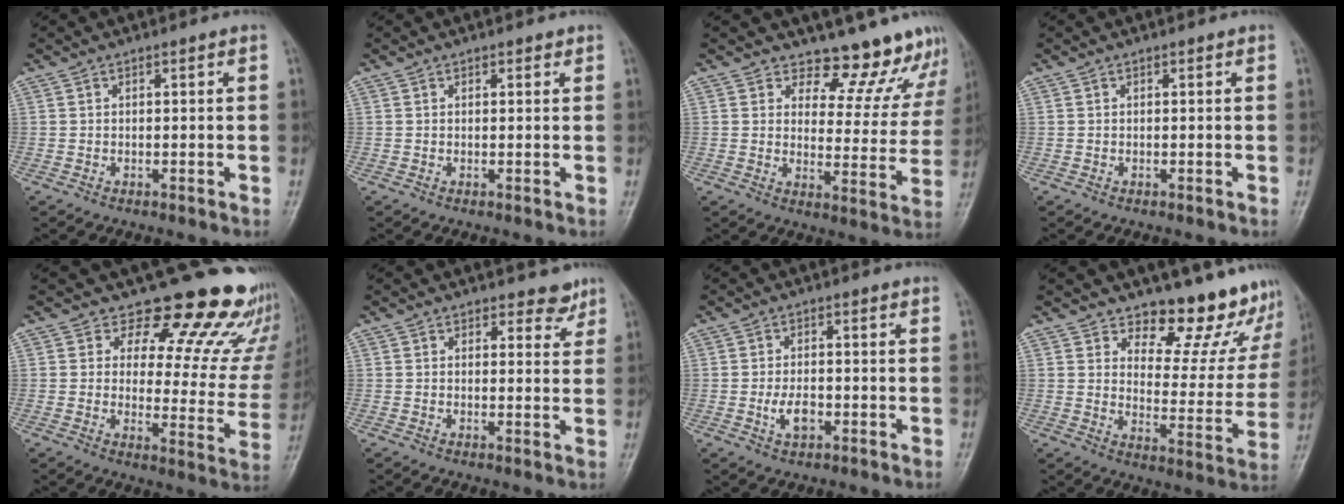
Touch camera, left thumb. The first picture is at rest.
{"total": 1.0, "force": [0.7, 0.7, 0.4], "torque": [0.007, -0.003, 0.005]}
{"total": 13.0, "force": [12.0, 4.7, 1.4], "torque": [0.035, -0.106, 0.134]}
{"total": 0.0}
{"total": 19.6, "force": [16.8, 7.5, 6.8], "torque": [-0.026, -0.129, 0.190]}
{"total": 3.4, "force": [2.7, 1.9, 0.7], "torque": [0.017, -0.020, 0.031]}
{"total": 4.2, "force": [-1.3, 2.5, 3.1], "torque": [-0.051, 0.002, -0.022]}
{"total": 15.8, "force": [13.8, 6.3, 4.3], "torque": [0.005, -0.121, 0.167]}